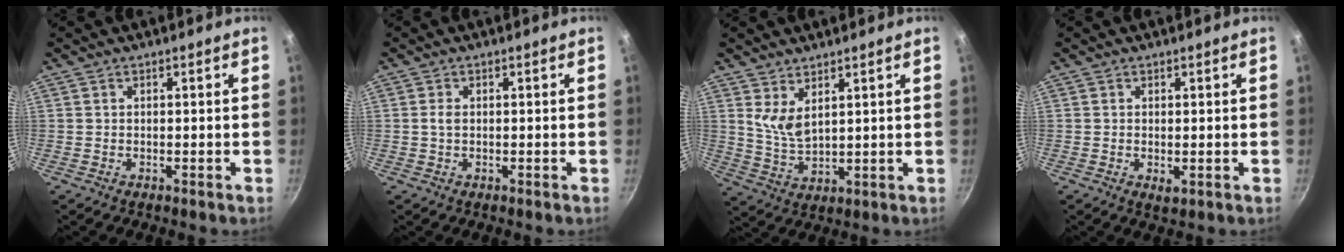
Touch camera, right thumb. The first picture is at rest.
{"total": 1.3, "force": [0.0, 0.8, 1.0], "torque": [-0.020, 0.003, -0.001]}
{"total": 5.4, "force": [3.2, 2.2, 3.8], "torque": [-0.066, -0.035, 0.069]}
{"total": 1.4, "force": [0.0, 0.6, 1.3], "torque": [-0.021, -0.007, 0.001]}